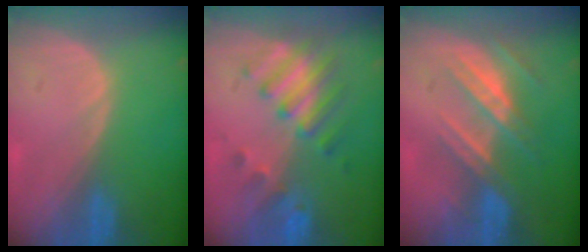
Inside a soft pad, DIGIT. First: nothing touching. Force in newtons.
{"total": 7.1, "press": 6.9, "slide": 1.7}
{"total": 7.3, "press": 6.8, "slide": 2.6}